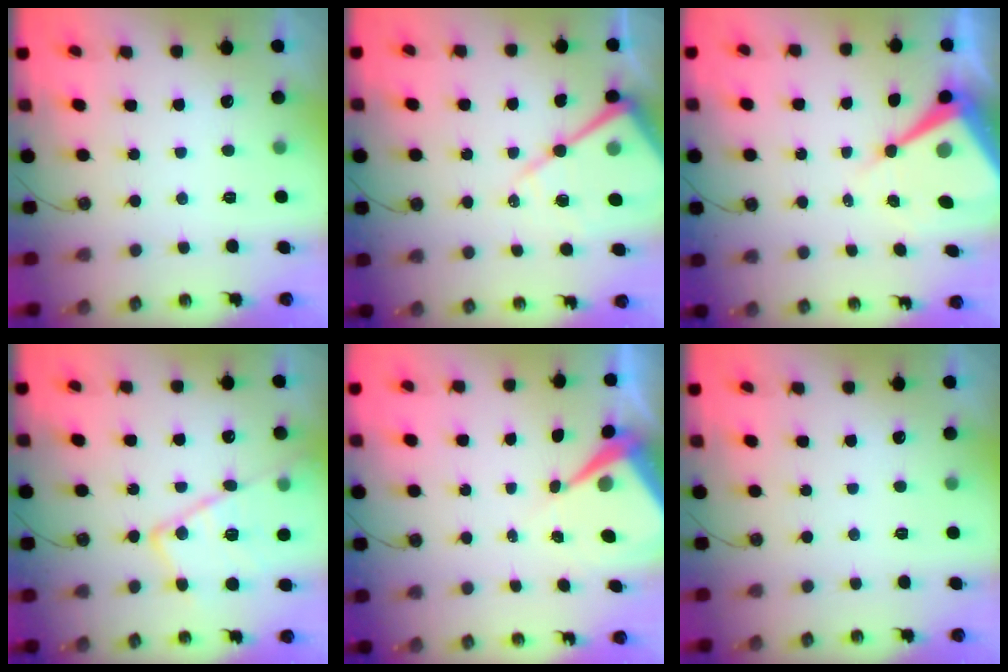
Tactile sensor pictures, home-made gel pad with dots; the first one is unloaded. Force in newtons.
{"total": 15.5, "press": 15.4, "slide": 1.5}
{"total": 12.4, "press": 12.4, "slide": 1.1}
{"total": 17.1, "press": 17.1, "slide": 1.0}
{"total": 7.1, "press": 7.1, "slide": 0.6}
{"total": 0.0}